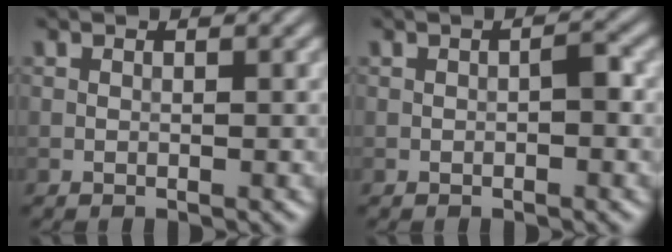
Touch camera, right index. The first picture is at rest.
{"total": 1.2, "force": [-0.4, 0.3, 1.1], "torque": [-0.018, 0.004, -0.005]}